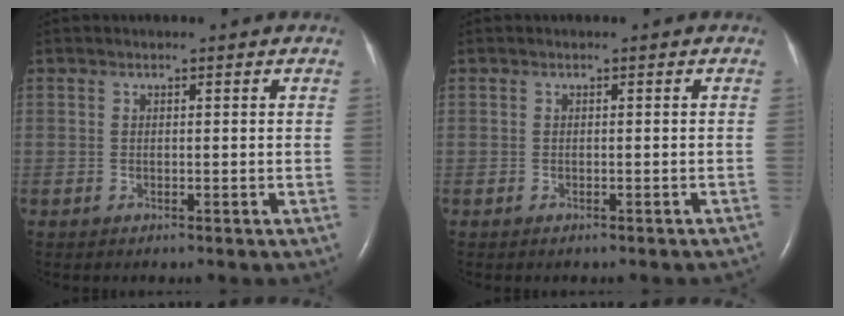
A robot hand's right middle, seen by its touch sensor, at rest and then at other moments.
{"total": 2.6, "force": [-2.2, 0.6, 1.1], "torque": [-0.007, -0.005, -0.025]}